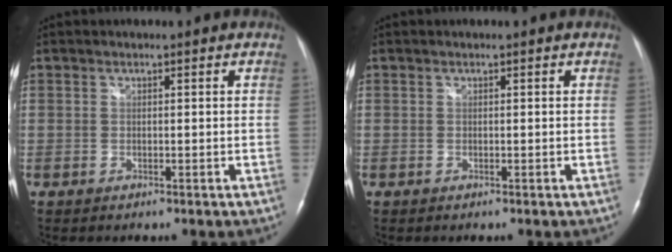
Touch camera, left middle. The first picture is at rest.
{"total": 0.0}